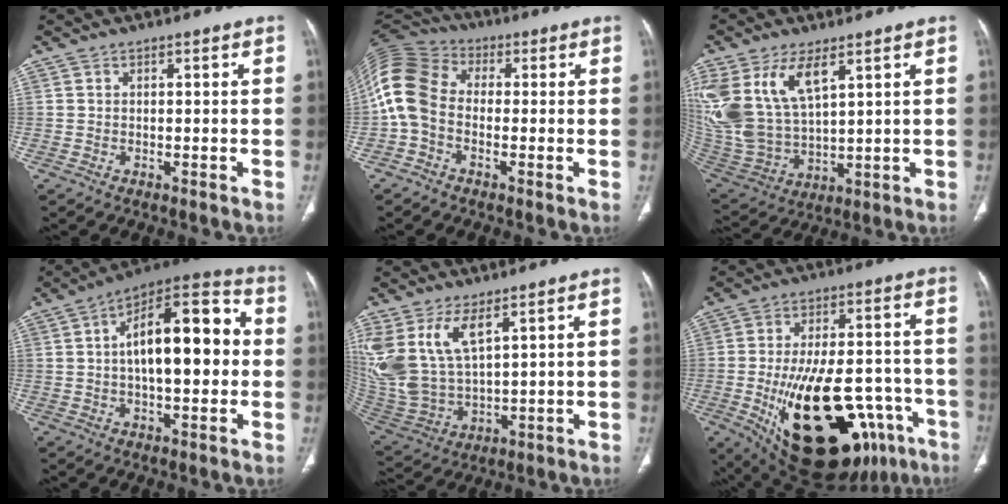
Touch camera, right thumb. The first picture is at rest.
{"total": 12.0, "force": [-1.4, 8.9, 7.9], "torque": [-0.167, 0.029, -0.041]}
{"total": 17.6, "force": [7.9, 9.0, 12.8], "torque": [-0.269, -0.025, 0.172]}
{"total": 19.0, "force": [1.5, 8.5, 16.9], "torque": [-0.235, 0.040, 0.015]}
{"total": 14.5, "force": [7.0, 7.0, 10.6], "torque": [-0.227, -0.027, 0.160]}
{"total": 30.7, "force": [-11.7, 14.9, 24.1], "torque": [-0.331, 0.023, -0.148]}